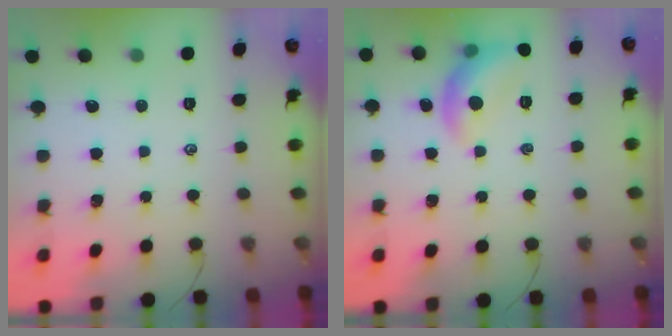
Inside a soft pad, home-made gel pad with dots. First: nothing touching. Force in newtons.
{"total": 11.3, "press": 11.3, "slide": 0.9}